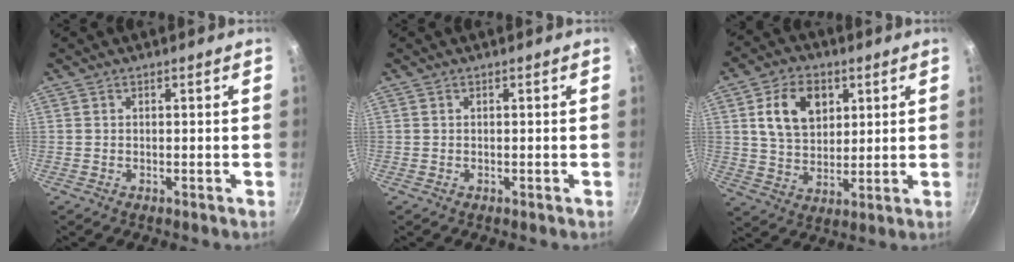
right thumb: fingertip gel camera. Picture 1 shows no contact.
{"total": 0.0}
{"total": 11.7, "force": [3.9, 8.2, 7.4], "torque": [-0.103, -0.009, 0.068]}